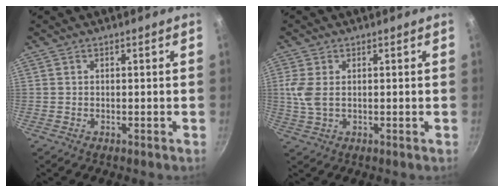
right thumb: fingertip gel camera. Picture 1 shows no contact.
{"total": 4.6, "force": [0.7, 2.4, 3.8], "torque": [-0.090, 0.001, 0.016]}